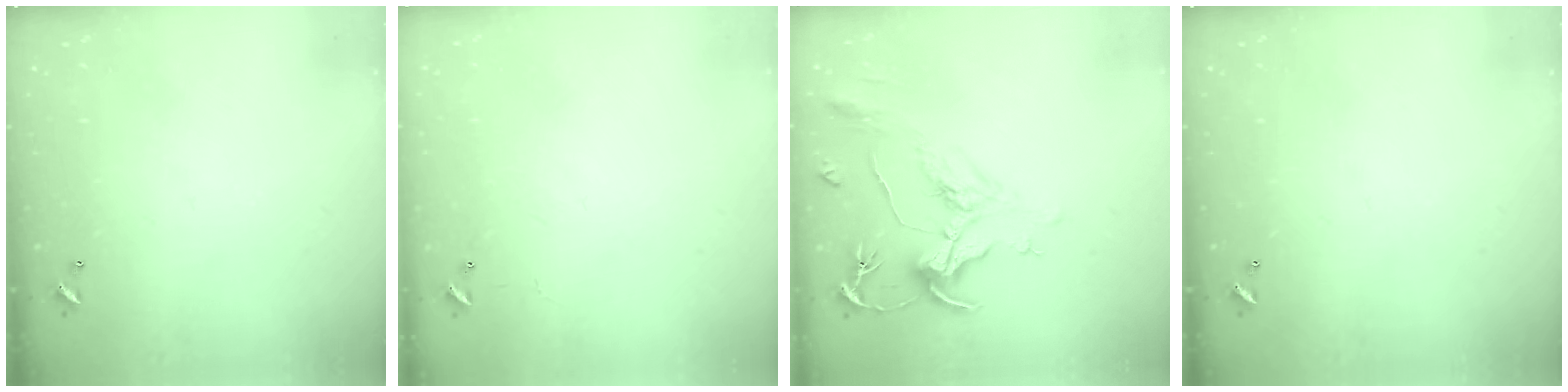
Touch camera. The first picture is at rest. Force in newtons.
{"total": 8.1, "press": 8.0, "slide": 0.8}
{"total": 2.1, "press": 1.6, "slide": 1.3}
{"total": 0.0}